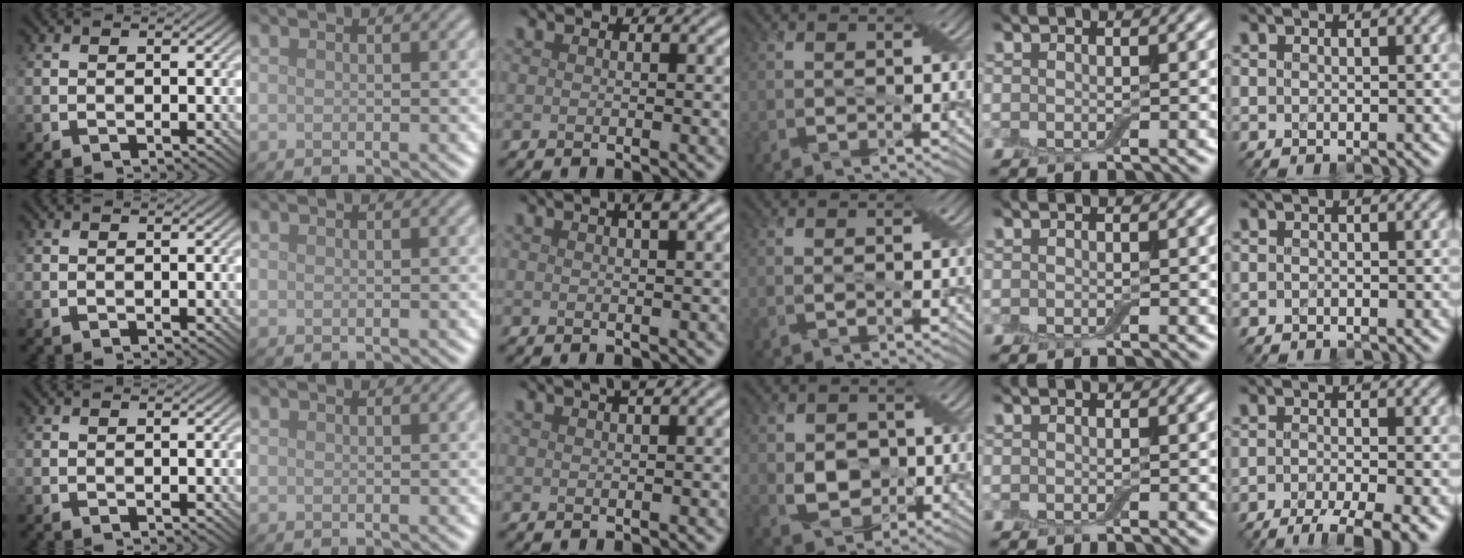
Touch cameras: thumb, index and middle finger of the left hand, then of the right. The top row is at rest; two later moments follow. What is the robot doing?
{"motion": "cut", "object": "cling film"}